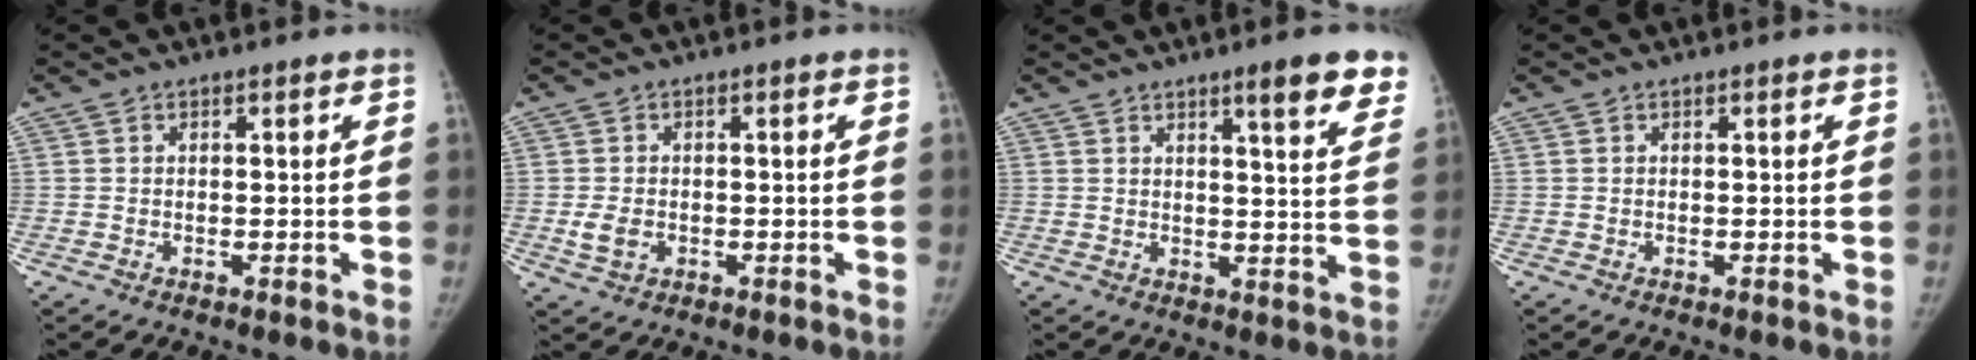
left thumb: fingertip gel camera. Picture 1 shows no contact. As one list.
[{"total": 3.2, "force": [-0.8, 2.3, 2.0], "torque": [-0.036, 0.000, -0.009]}, {"total": 9.8, "force": [6.5, 1.4, 7.1], "torque": [-0.071, -0.034, 0.078]}, {"total": 0.0}]